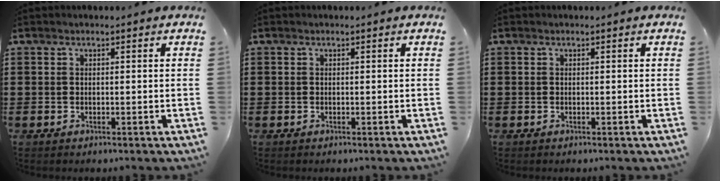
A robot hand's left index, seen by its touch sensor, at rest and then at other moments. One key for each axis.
{"total": 0.0}
{"total": 0.0}